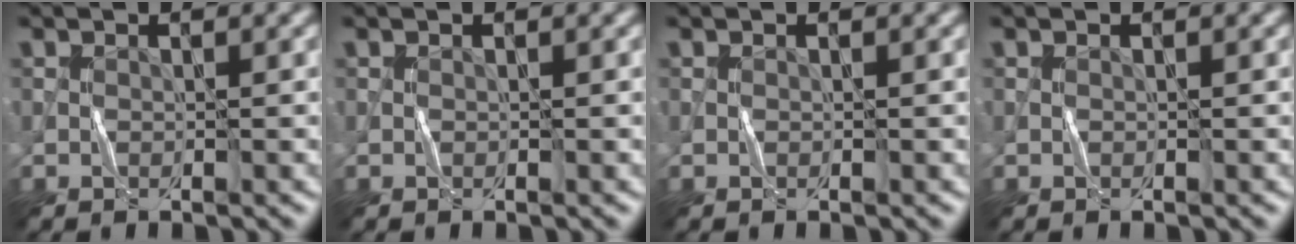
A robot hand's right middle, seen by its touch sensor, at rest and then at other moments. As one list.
[{"total": 0.0}, {"total": 0.0}, {"total": 0.0}]